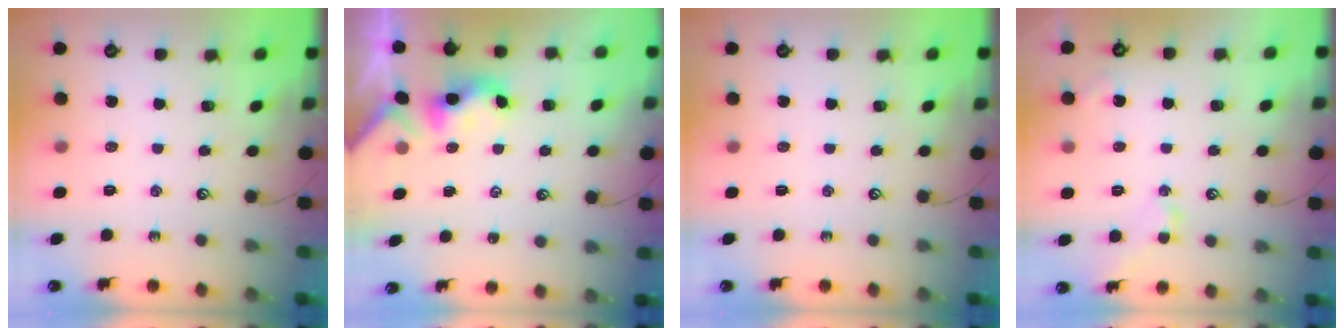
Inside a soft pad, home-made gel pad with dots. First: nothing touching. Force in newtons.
{"total": 2.3, "press": 2.3, "slide": 0.2}
{"total": 0.0}
{"total": 1.9, "press": 1.8, "slide": 0.7}